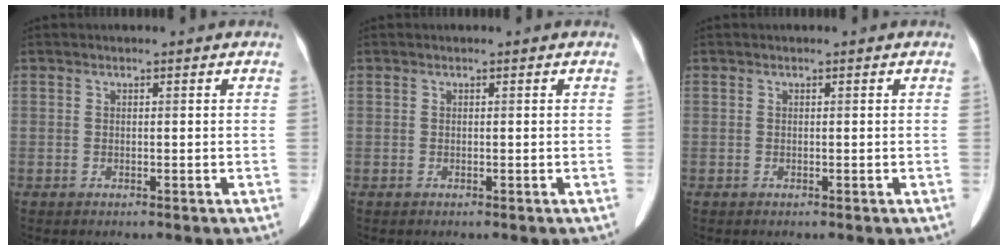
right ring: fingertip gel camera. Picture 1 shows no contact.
{"total": 0.0}
{"total": 0.0}